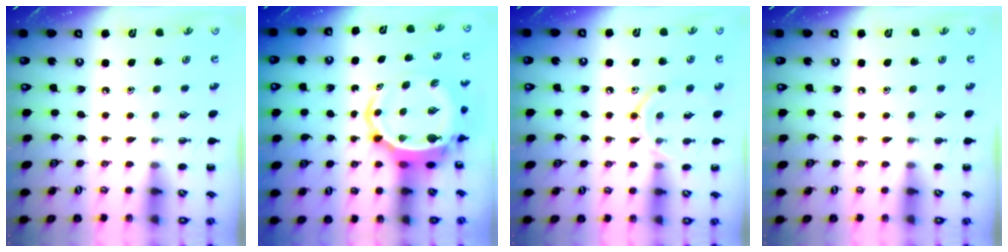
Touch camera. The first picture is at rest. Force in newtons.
{"total": 6.8, "press": 6.6, "slide": 1.6}
{"total": 10.2, "press": 10.2, "slide": 1.0}
{"total": 0.0}